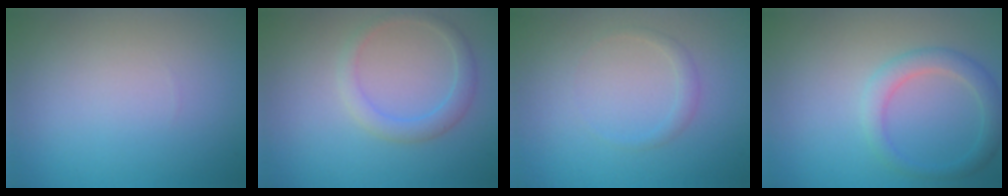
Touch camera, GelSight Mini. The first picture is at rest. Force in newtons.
{"total": 2.1, "press": 2.1, "slide": 0.1}
{"total": 1.0, "press": 1.0, "slide": 0.1}
{"total": 2.6, "press": 2.6, "slide": 0.2}